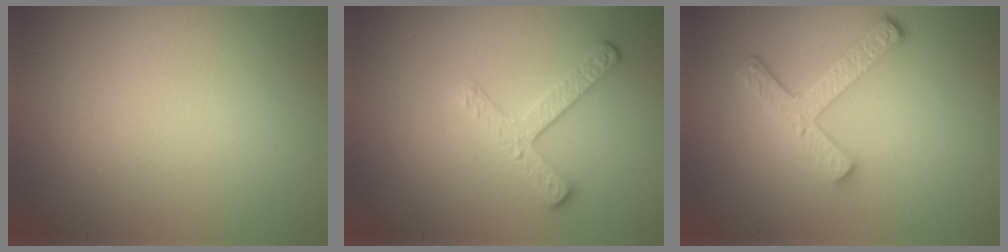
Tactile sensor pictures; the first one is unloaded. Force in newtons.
{"total": 2.7, "press": 2.3, "slide": 1.5}
{"total": 4.3, "press": 3.3, "slide": 2.8}